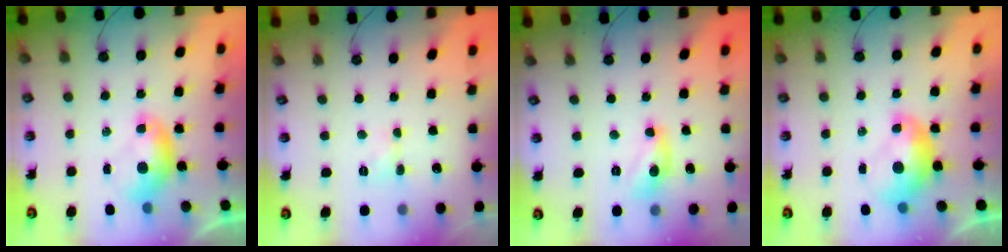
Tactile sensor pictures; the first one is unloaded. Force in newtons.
{"total": 2.4, "press": 2.4, "slide": 0.6}
{"total": 8.2, "press": 8.2, "slide": 0.3}
{"total": 2.1, "press": 2.0, "slide": 0.3}